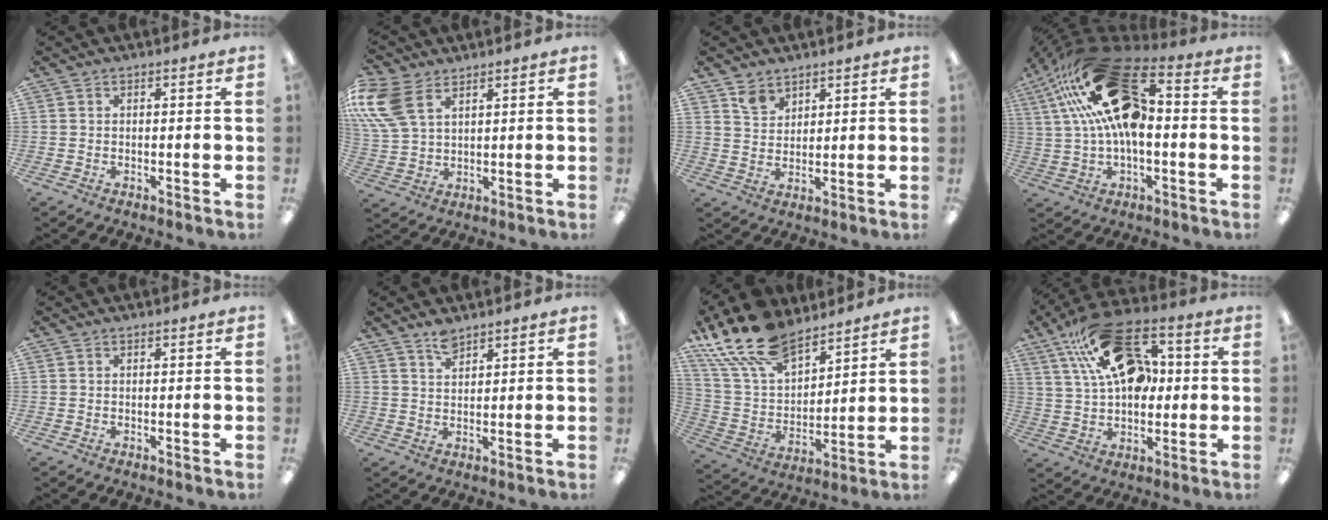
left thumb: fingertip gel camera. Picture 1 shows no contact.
{"total": 11.9, "force": [5.6, 7.4, 7.4], "torque": [-0.178, -0.007, 0.107]}
{"total": 4.8, "force": [3.6, 3.0, 0.9], "torque": [-0.013, -0.017, 0.069]}
{"total": 26.1, "force": [8.3, 13.7, 20.6], "torque": [-0.383, -0.027, 0.151]}
{"total": 0.0}
{"total": 3.0, "force": [2.6, 1.0, 1.1], "torque": [-0.019, -0.011, 0.047]}
{"total": 18.1, "force": [13.7, 8.5, 8.3], "torque": [-0.197, -0.078, 0.249]}
{"total": 19.7, "force": [7.9, 11.9, 13.5], "torque": [-0.238, -0.022, 0.143]}